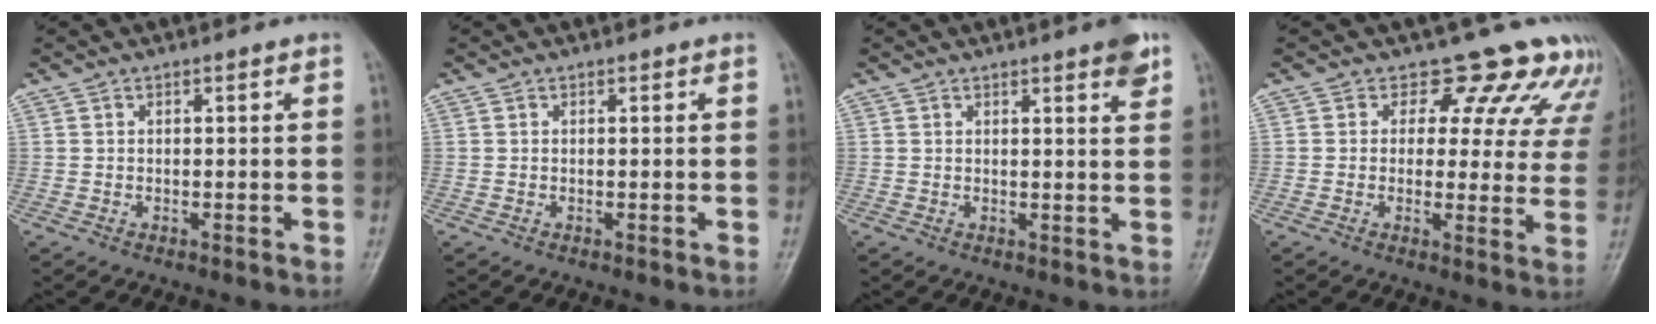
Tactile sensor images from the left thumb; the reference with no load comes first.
{"total": 0.0}
{"total": 3.7, "force": [2.4, 0.6, 2.8], "torque": [-0.030, -0.012, 0.028]}
{"total": 9.2, "force": [7.6, 5.1, 1.6], "torque": [0.035, -0.032, 0.058]}